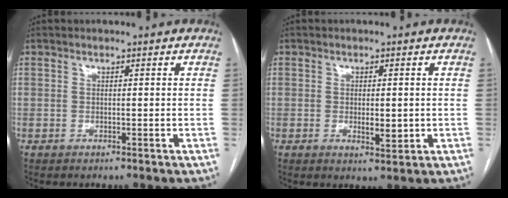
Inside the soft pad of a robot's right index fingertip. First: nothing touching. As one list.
[{"total": 3.1, "force": [-0.4, 1.1, 2.9], "torque": [-0.049, -0.006, -0.002]}]